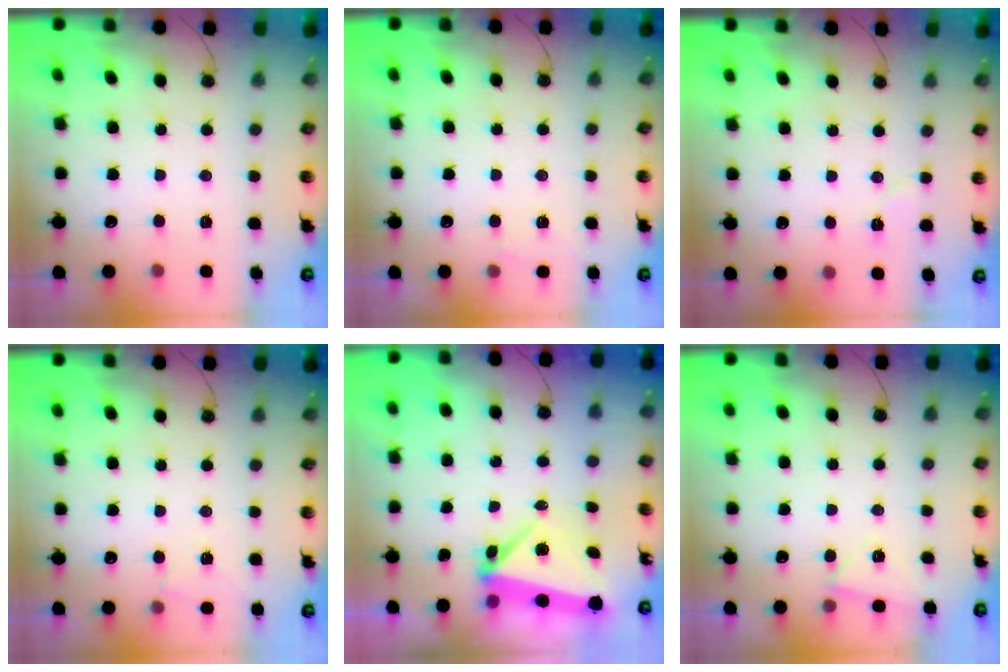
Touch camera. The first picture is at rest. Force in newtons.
{"total": 5.5, "press": 2.2, "slide": 5.1}
{"total": 5.3, "press": 4.9, "slide": 2.0}
{"total": 4.8, "press": 4.3, "slide": 2.1}
{"total": 6.0, "press": 5.6, "slide": 2.3}
{"total": 3.3, "press": 3.2, "slide": 1.0}